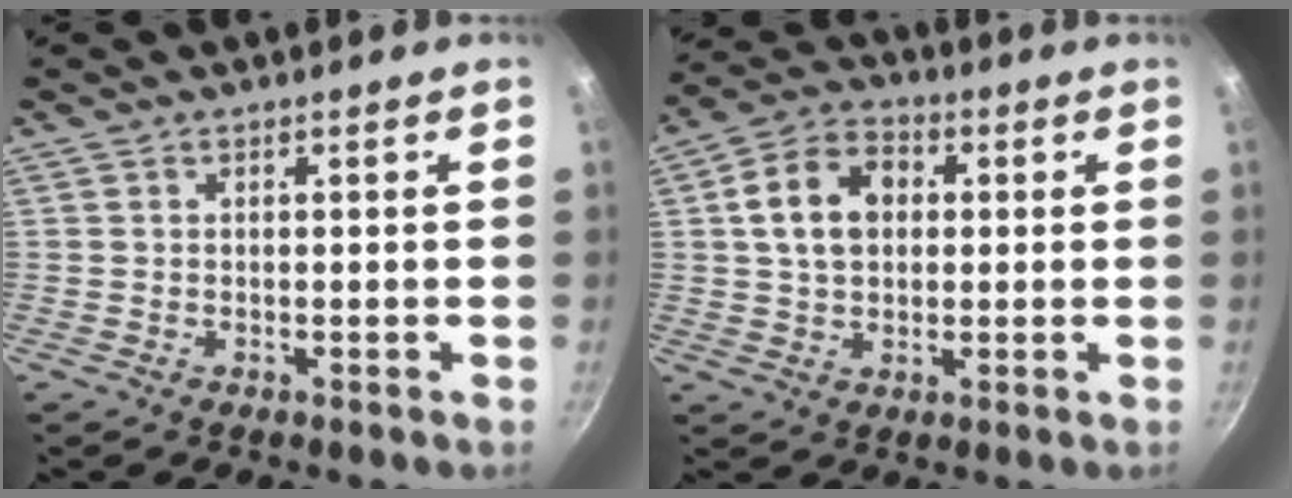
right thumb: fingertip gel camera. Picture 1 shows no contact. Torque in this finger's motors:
{"motor_torque": [-0.84, 1.17, 0.02, 0.10, 0.33]}